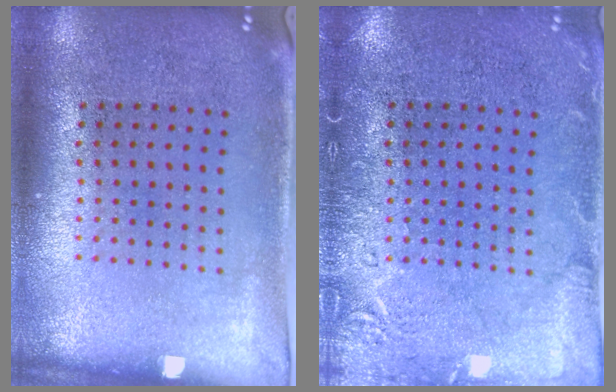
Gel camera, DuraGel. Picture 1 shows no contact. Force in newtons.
{"total": 2.7, "press": 2.7, "slide": 0.5}